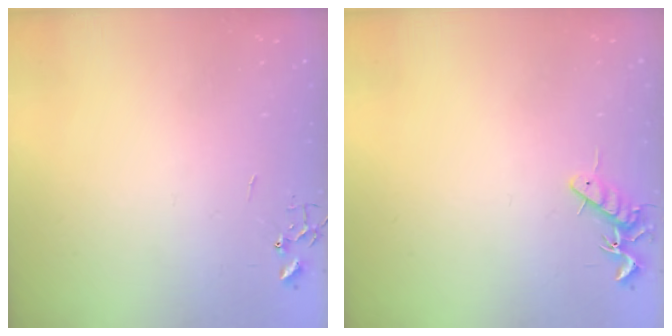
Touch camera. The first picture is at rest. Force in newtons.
{"total": 7.6, "press": 7.5, "slide": 0.8}